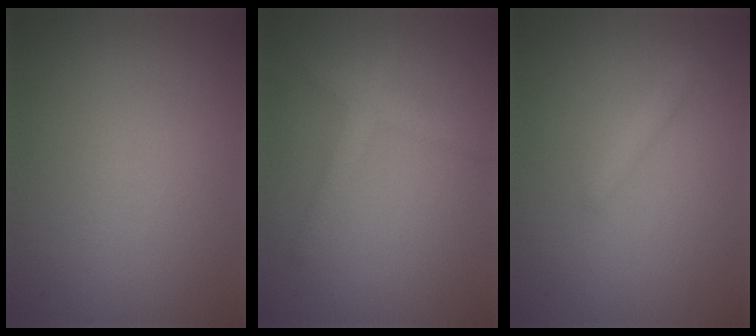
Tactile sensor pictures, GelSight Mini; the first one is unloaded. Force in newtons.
{"total": 2.1, "press": 2.1, "slide": 0.1}
{"total": 0.9, "press": 0.9, "slide": 0.0}